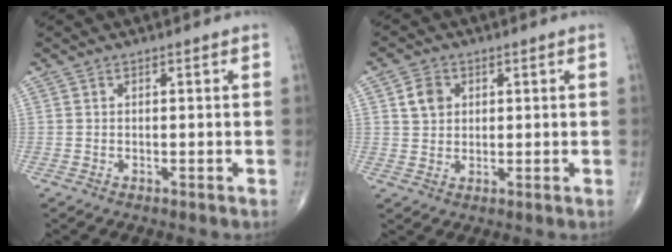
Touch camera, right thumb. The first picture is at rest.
{"total": 4.4, "force": [1.4, 3.6, 2.1], "torque": [-0.021, -0.004, 0.025]}